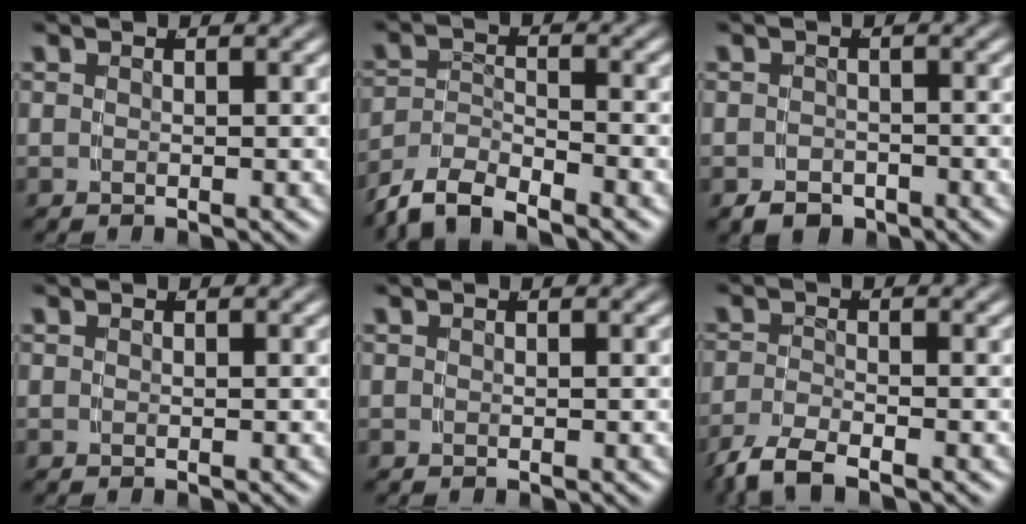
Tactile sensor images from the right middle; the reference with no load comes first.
{"total": 5.7, "force": [-4.7, 2.6, 2.1], "torque": [-0.043, -0.013, -0.078]}
{"total": 2.3, "force": [-2.1, 0.8, 0.4], "torque": [0.002, -0.013, -0.030]}
{"total": 0.0}
{"total": 0.0}
{"total": 3.5, "force": [-2.9, 0.7, 1.9], "torque": [-0.039, -0.011, -0.042]}